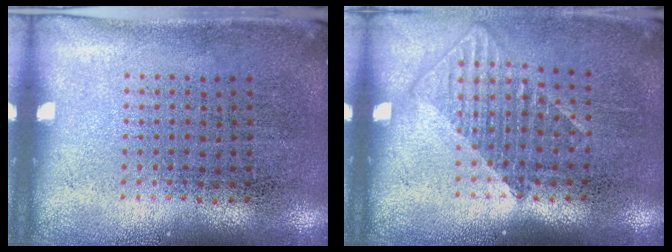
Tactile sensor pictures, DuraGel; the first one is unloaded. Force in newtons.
{"total": 1.3, "press": 1.0, "slide": 0.7}